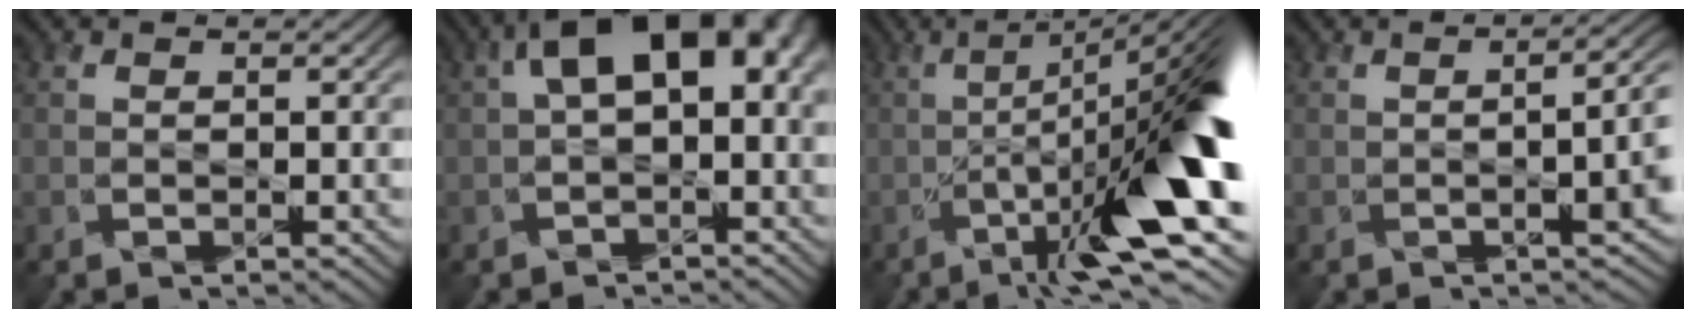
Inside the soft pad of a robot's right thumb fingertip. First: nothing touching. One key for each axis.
{"total": 10.6, "fx": 1.5, "fy": 5.8, "fz": 8.7, "tx": -0.142, "ty": 0.005, "tz": 0.026}
{"total": 17.3, "fx": -3.6, "fy": 4.3, "fz": 16.4, "tx": -0.236, "ty": -0.007, "tz": -0.045}
{"total": 6.1, "fx": -0.7, "fy": 2.5, "fz": 5.6, "tx": -0.055, "ty": -0.005, "tz": -0.009}